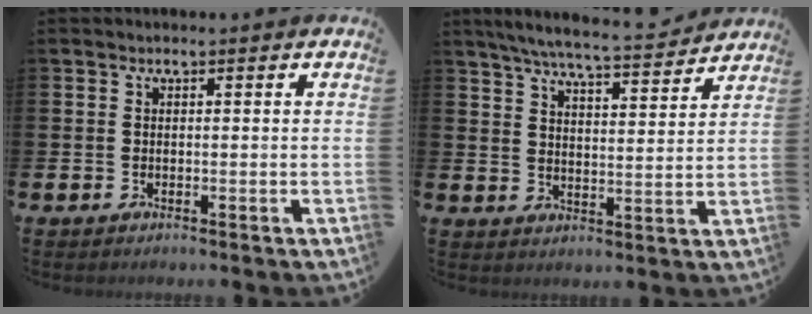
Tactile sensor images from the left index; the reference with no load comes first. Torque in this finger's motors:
{"motor_torque": [0.97, -1.17, 0.30, 0.12]}